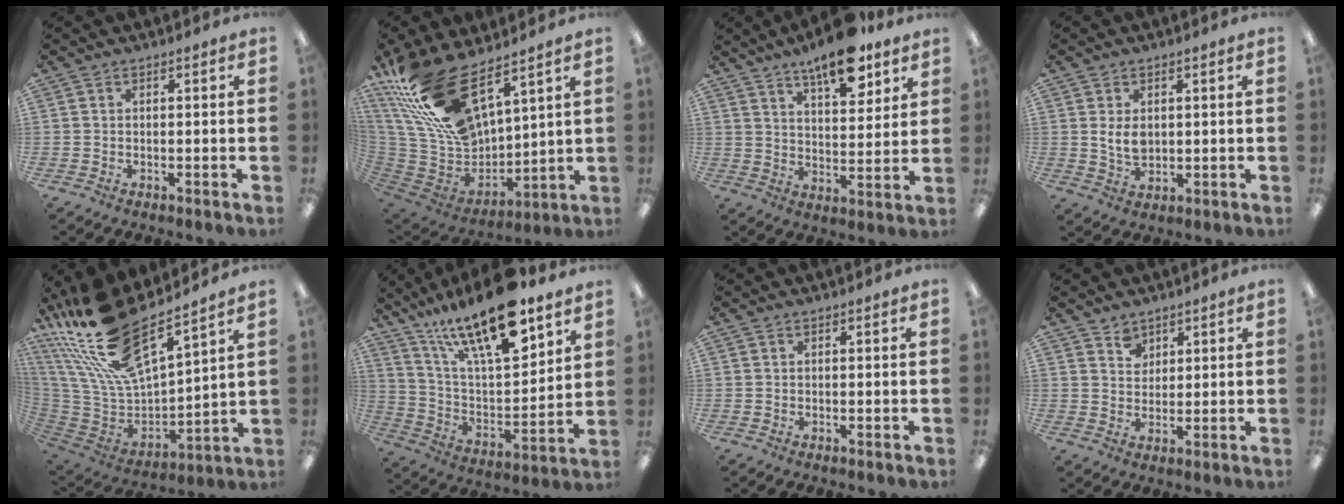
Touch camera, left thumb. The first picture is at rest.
{"total": 24.4, "force": [16.2, 10.8, 14.8], "torque": [-0.308, -0.089, 0.296]}
{"total": 12.9, "force": [9.4, 4.6, 7.5], "torque": [-0.104, -0.051, 0.160]}
{"total": 4.6, "force": [1.2, 2.8, 3.5], "torque": [-0.071, -0.003, 0.018]}
{"total": 22.5, "force": [18.1, 6.2, 11.9], "torque": [-0.253, -0.128, 0.314]}
{"total": 22.9, "force": [15.8, 7.6, 14.6], "torque": [-0.249, -0.094, 0.270]}
{"total": 0.0}
{"total": 3.9, "force": [2.9, 2.6, 0.6], "torque": [0.005, -0.015, 0.051]}